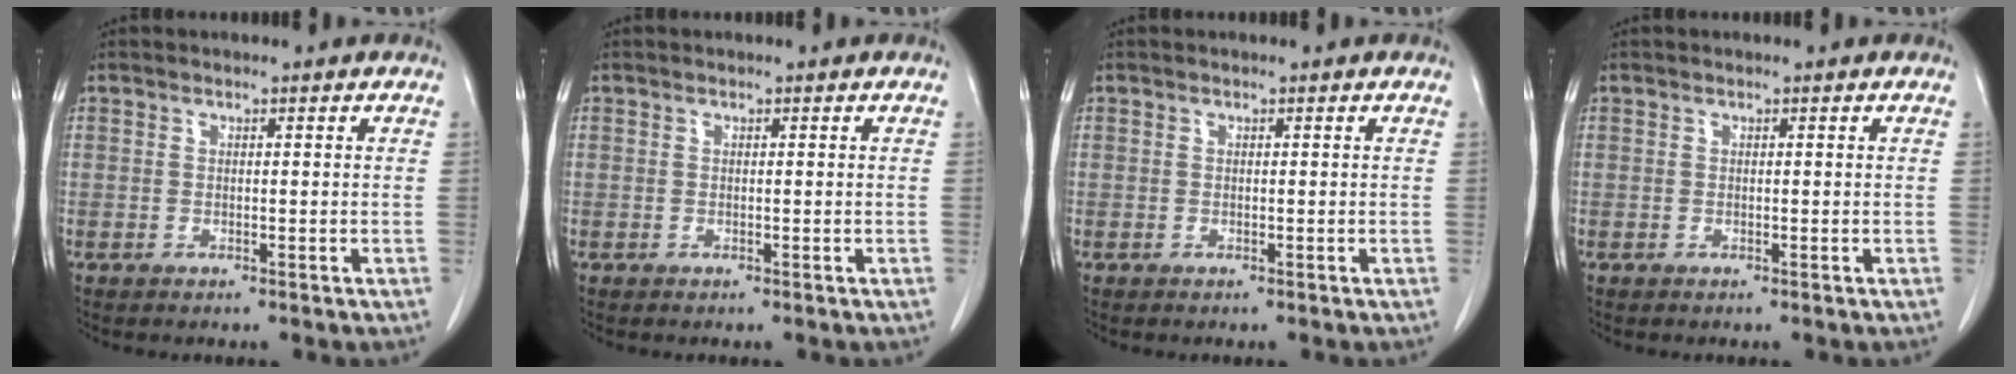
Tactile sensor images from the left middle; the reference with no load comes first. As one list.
[{"total": 0.0}, {"total": 0.0}, {"total": 0.0}]